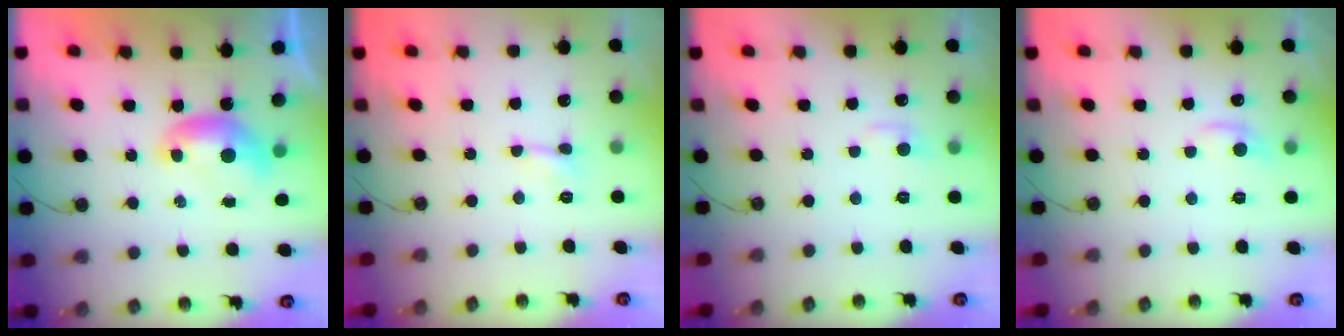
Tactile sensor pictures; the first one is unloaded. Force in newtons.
{"total": 3.4, "press": 3.3, "slide": 0.7}
{"total": 1.1, "press": 0.8, "slide": 0.8}
{"total": 0.8, "press": 0.0, "slide": 0.8}